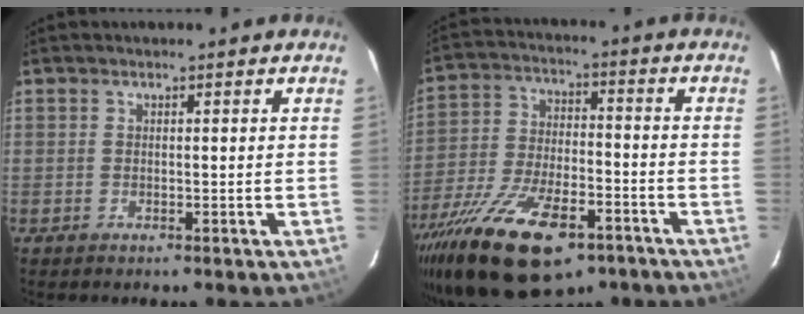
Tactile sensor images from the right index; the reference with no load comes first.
{"total": 23.2, "force": [-14.4, 10.0, 15.2], "torque": [-0.307, -0.039, -0.234]}